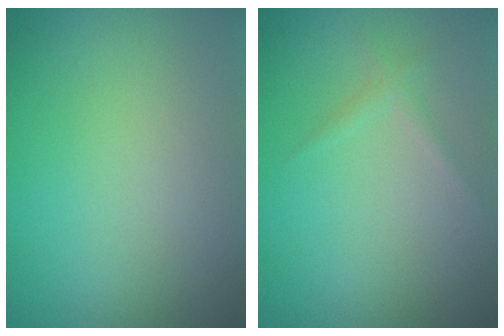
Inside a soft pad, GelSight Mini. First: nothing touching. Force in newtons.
{"total": 1.0, "press": 1.0, "slide": 0.0}